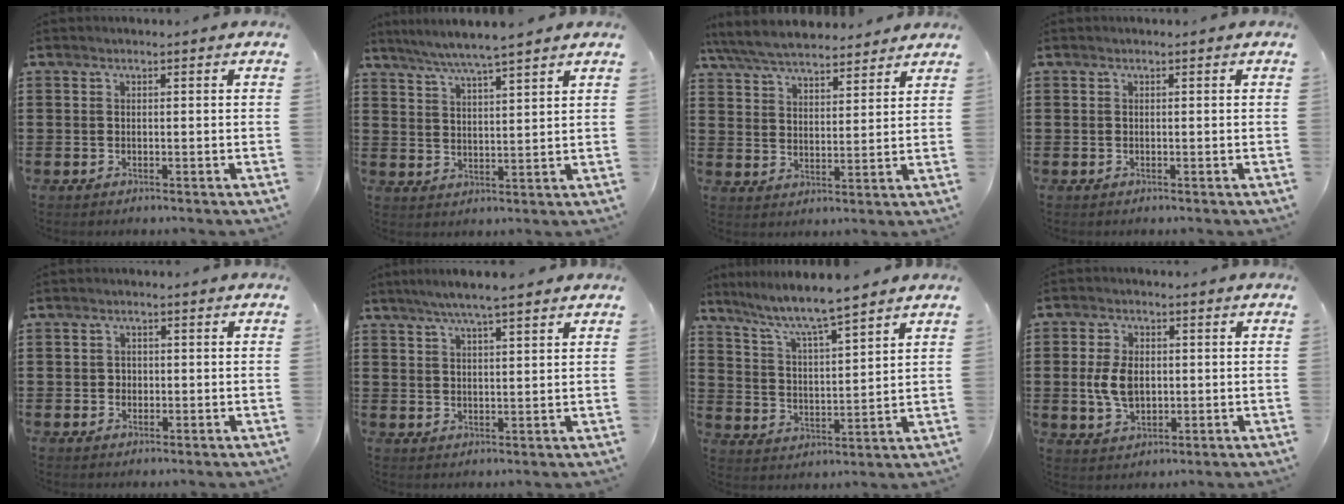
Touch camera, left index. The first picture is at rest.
{"total": 5.2, "force": [4.6, -0.5, 2.2], "torque": [-0.058, -0.018, 0.081]}
{"total": 6.4, "force": [6.1, 1.2, 1.7], "torque": [-0.058, -0.021, 0.110]}
{"total": 0.0}
{"total": 1.1, "force": [0.0, 1.1, 0.3], "torque": [-0.010, 0.006, -0.001]}
{"total": 4.8, "force": [3.9, 0.1, 2.9], "torque": [-0.064, -0.004, 0.068]}
{"total": 6.3, "force": [5.6, -0.2, 2.8], "torque": [-0.078, -0.033, 0.091]}
{"total": 6.1, "force": [0.1, 3.9, 4.7], "torque": [-0.114, 0.005, -0.004]}